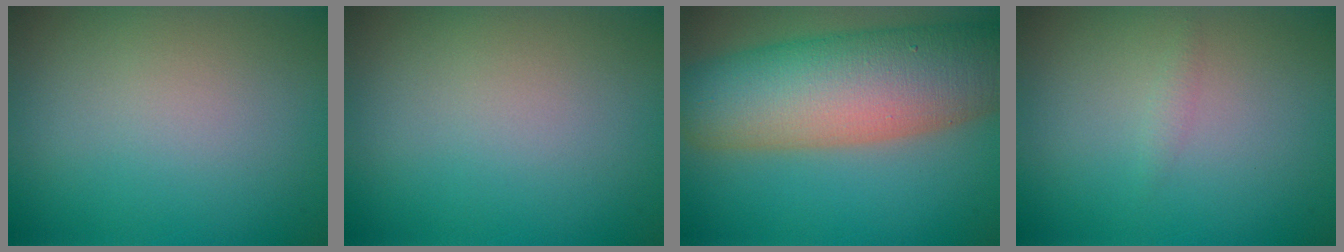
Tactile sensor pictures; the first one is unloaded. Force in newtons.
{"total": 0.0}
{"total": 12.2, "press": 12.2, "slide": 0.7}
{"total": 0.6, "press": 0.6, "slide": 0.0}